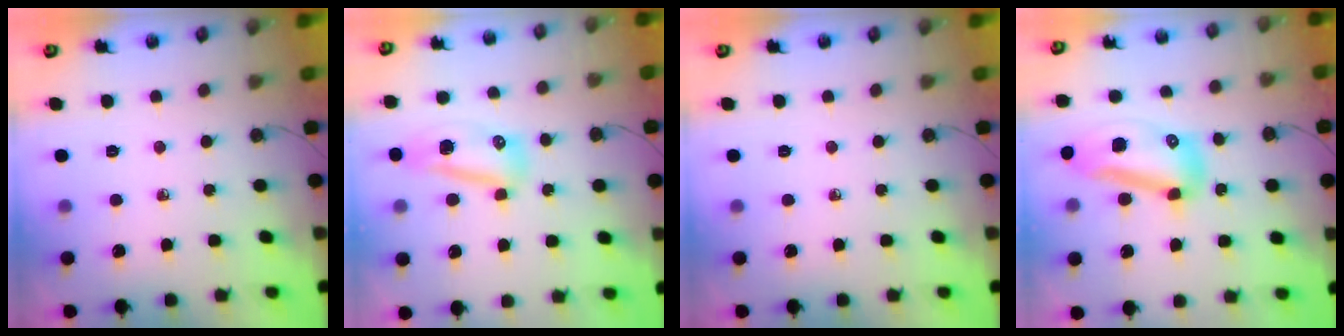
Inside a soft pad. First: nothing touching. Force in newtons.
{"total": 25.5, "press": 13.7, "slide": 21.5}
{"total": 0.0}
{"total": 13.8, "press": 13.7, "slide": 1.6}